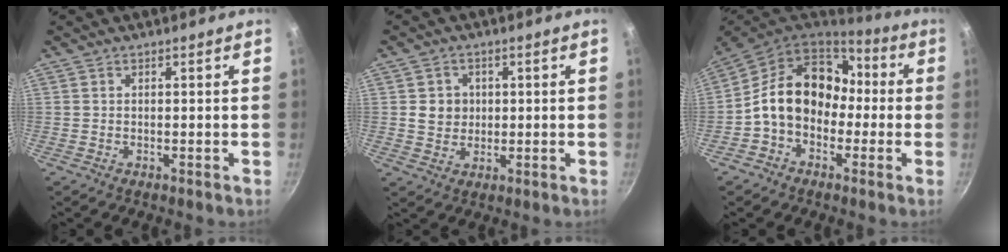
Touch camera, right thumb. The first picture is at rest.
{"total": 4.6, "force": [0.6, 4.2, 1.7], "torque": [-0.005, 0.003, 0.012]}
{"total": 16.2, "force": [-0.6, 12.7, 10.1], "torque": [-0.133, 0.055, -0.026]}